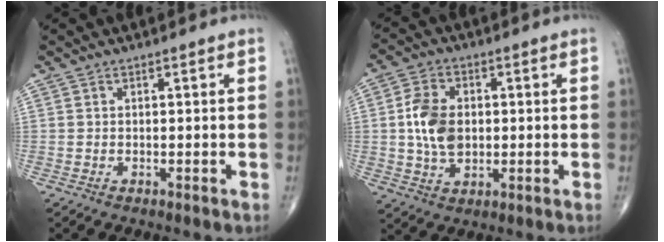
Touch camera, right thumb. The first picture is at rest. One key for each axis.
{"total": 9.2, "fx": 0.4, "fy": 6.3, "fz": 6.7, "tx": -0.113, "ty": 0.003, "tz": 0.008}